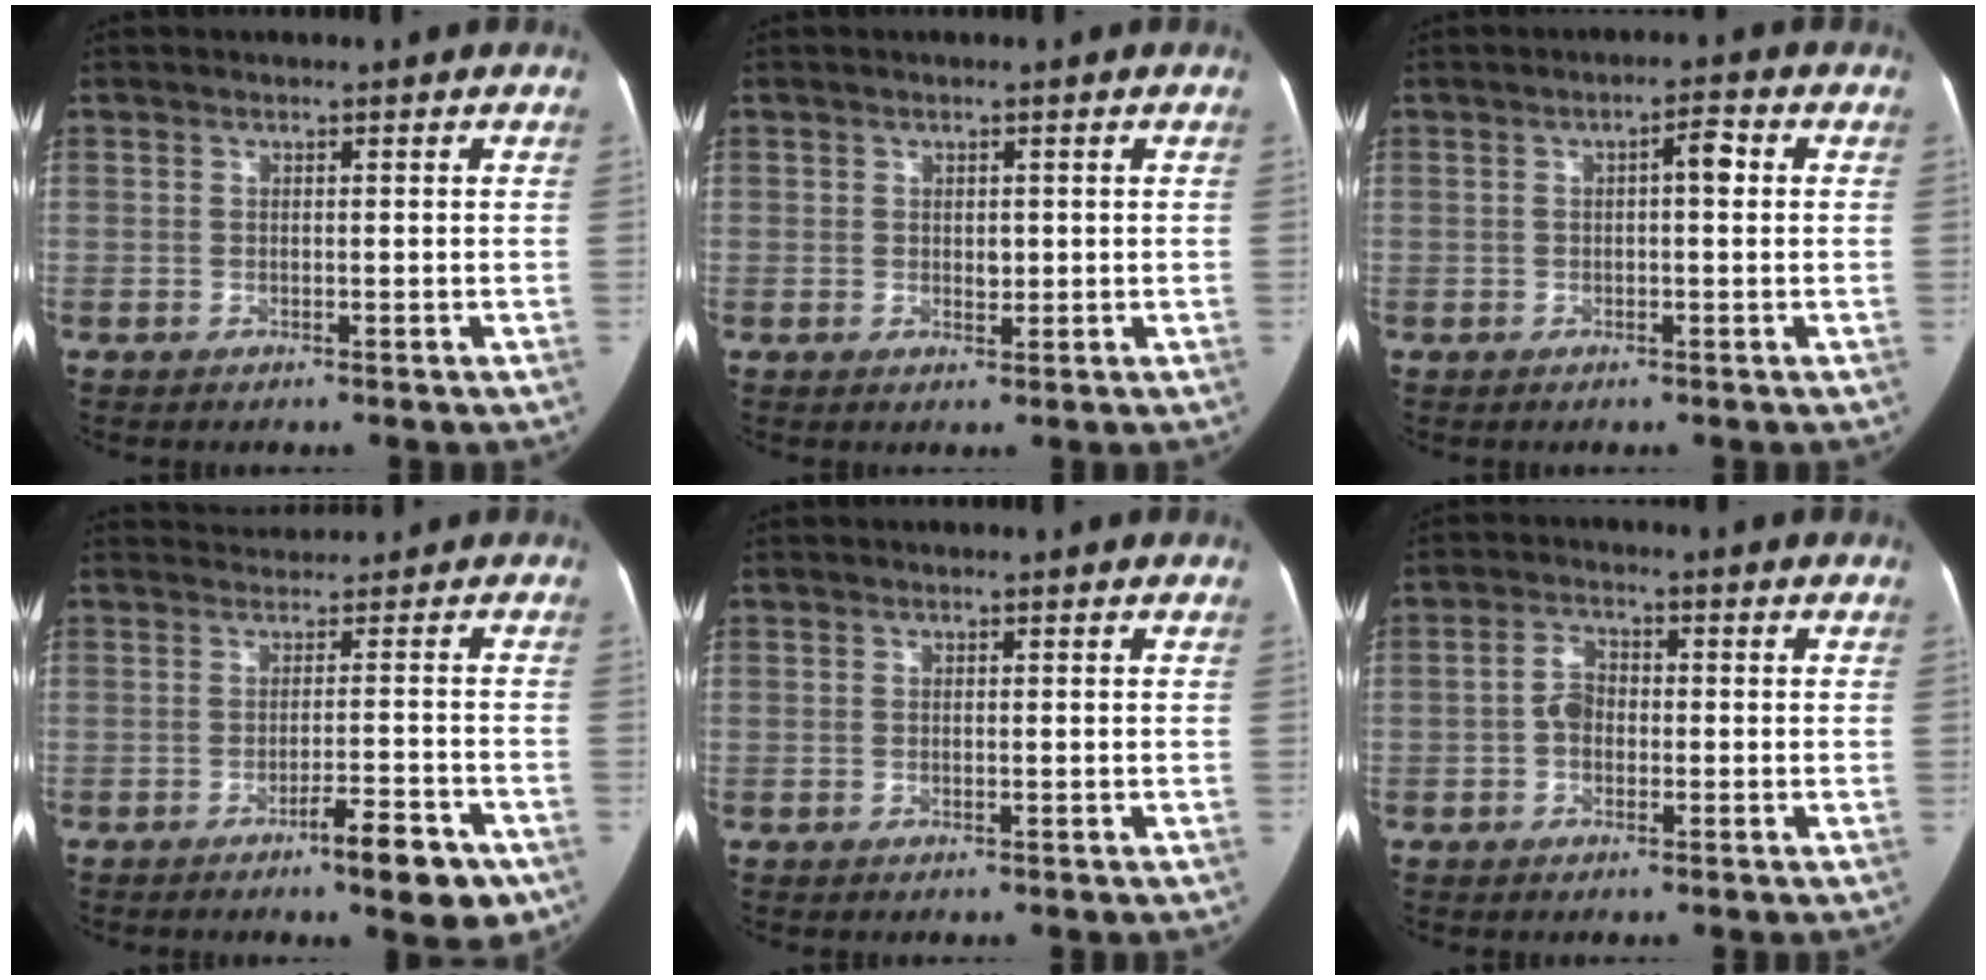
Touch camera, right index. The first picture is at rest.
{"total": 1.4, "force": [0.1, 1.1, 0.8], "torque": [-0.005, -0.002, 0.001]}
{"total": 3.1, "force": [0.4, 0.8, 2.9], "torque": [-0.044, 0.013, 0.003]}
{"total": 5.7, "force": [-2.2, 1.2, 5.1], "torque": [-0.067, 0.009, -0.026]}
{"total": 0.0}
{"total": 3.5, "force": [-0.6, 2.5, 2.4], "torque": [-0.050, 0.017, -0.015]}